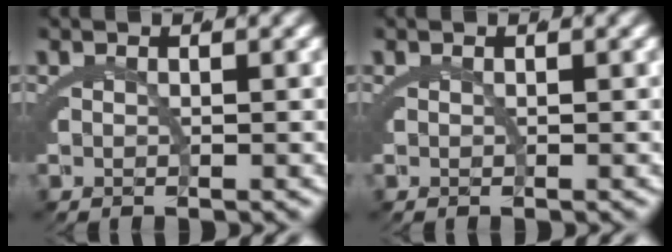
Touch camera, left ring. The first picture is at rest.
{"total": 0.0}